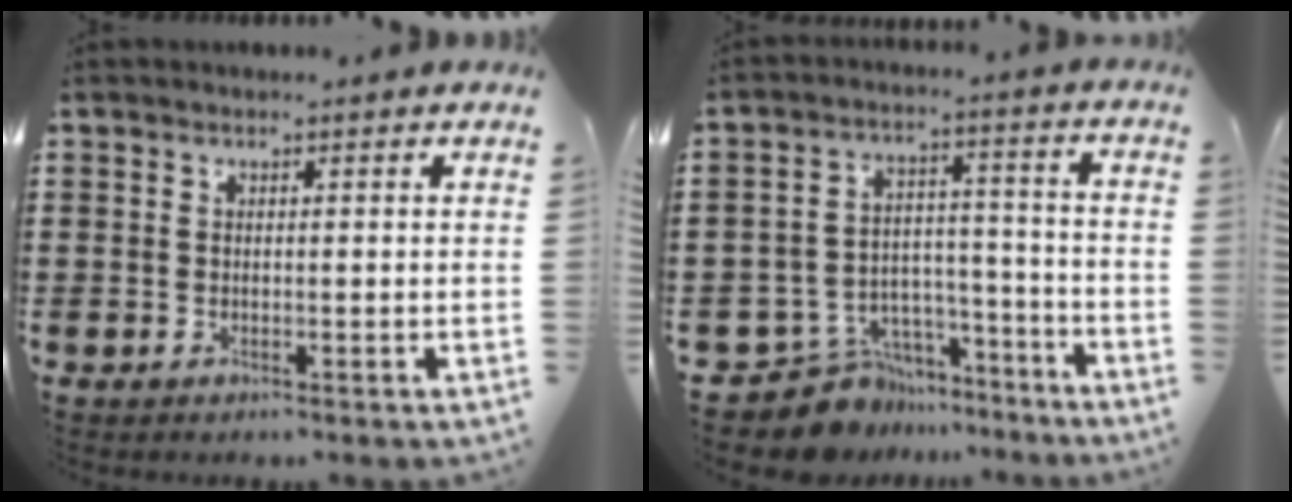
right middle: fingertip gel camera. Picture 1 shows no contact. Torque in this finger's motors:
{"motor_torque": [2.14, 0.00, 0.09, 0.00]}